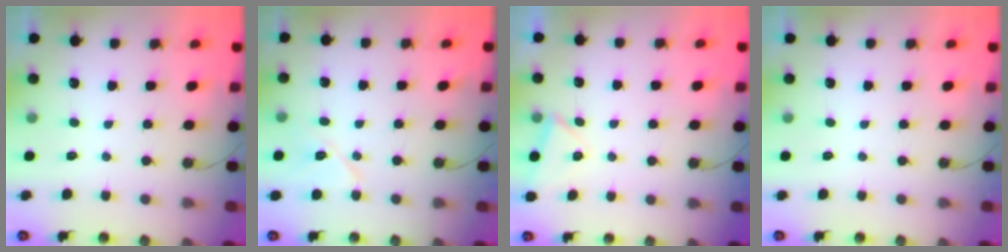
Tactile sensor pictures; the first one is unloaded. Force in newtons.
{"total": 11.9, "press": 5.3, "slide": 10.7}
{"total": 3.5, "press": 3.1, "slide": 1.5}
{"total": 0.0}